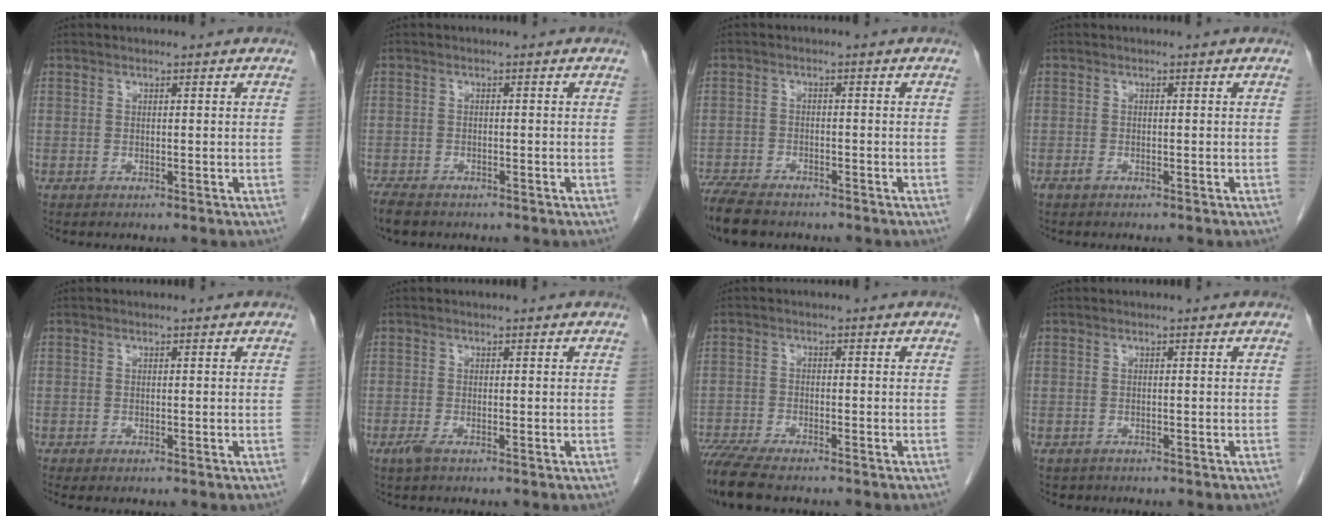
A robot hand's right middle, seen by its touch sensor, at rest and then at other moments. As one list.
[{"total": 3.9, "force": [-3.1, 1.6, 1.7], "torque": [-0.030, -0.007, -0.050]}, {"total": 7.7, "force": [-6.4, 2.6, 3.4], "torque": [-0.056, -0.014, -0.108]}, {"total": 0.8, "force": [-0.6, 0.3, 0.5], "torque": [-0.015, -0.001, -0.008]}, {"total": 0.6, "force": [-0.4, 0.2, 0.3], "torque": [0.001, 0.000, -0.006]}, {"total": 1.2, "force": [-0.7, 0.2, 0.9], "torque": [-0.024, -0.004, -0.015]}, {"total": 8.7, "force": [-7.3, 1.7, 4.6], "torque": [-0.079, -0.015, -0.125]}, {"total": 1.0, "force": [-0.7, 0.7, -0.1], "torque": [-0.007, 0.002, -0.010]}]